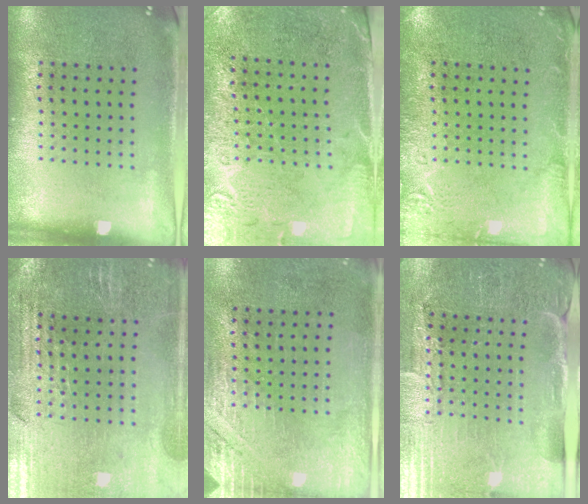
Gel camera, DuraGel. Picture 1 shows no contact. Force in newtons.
{"total": 2.8, "press": 2.5, "slide": 1.1}
{"total": 2.4, "press": 2.4, "slide": 0.4}
{"total": 1.8, "press": 1.7, "slide": 0.4}
{"total": 2.7, "press": 2.5, "slide": 1.1}
{"total": 3.7, "press": 3.7, "slide": 0.6}